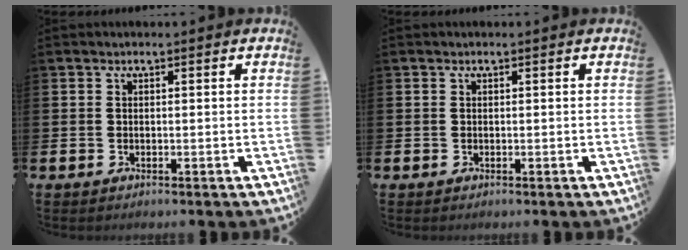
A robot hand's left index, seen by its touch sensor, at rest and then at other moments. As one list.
[{"total": 0.0}]